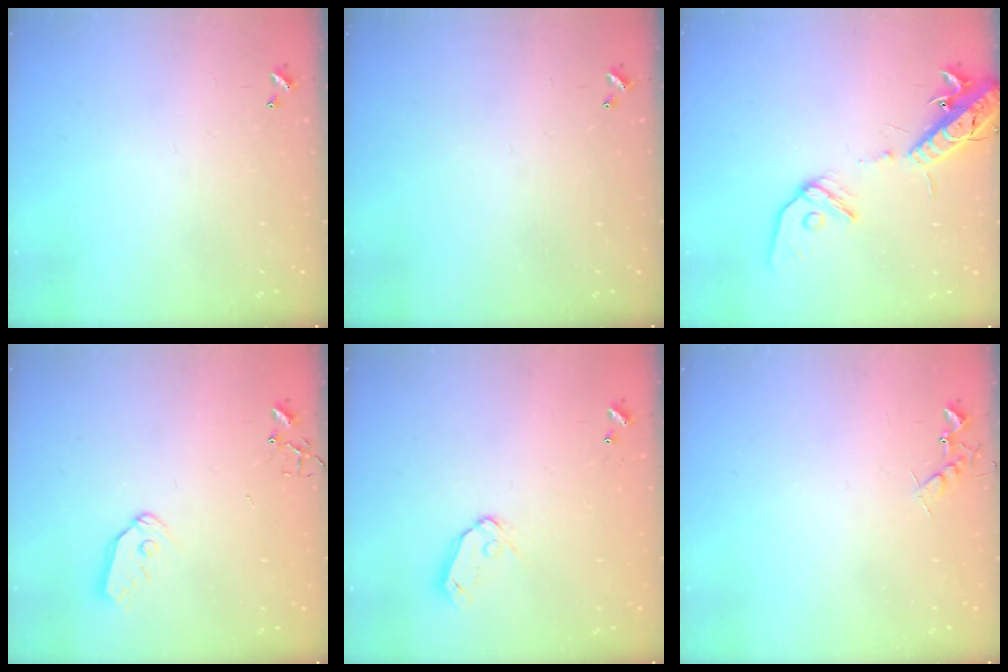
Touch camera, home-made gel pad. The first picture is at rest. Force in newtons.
{"total": 0.0}
{"total": 15.4, "press": 15.0, "slide": 3.5}
{"total": 7.7, "press": 7.7, "slide": 0.4}
{"total": 7.1, "press": 7.1, "slide": 0.8}
{"total": 6.6, "press": 6.5, "slide": 0.7}